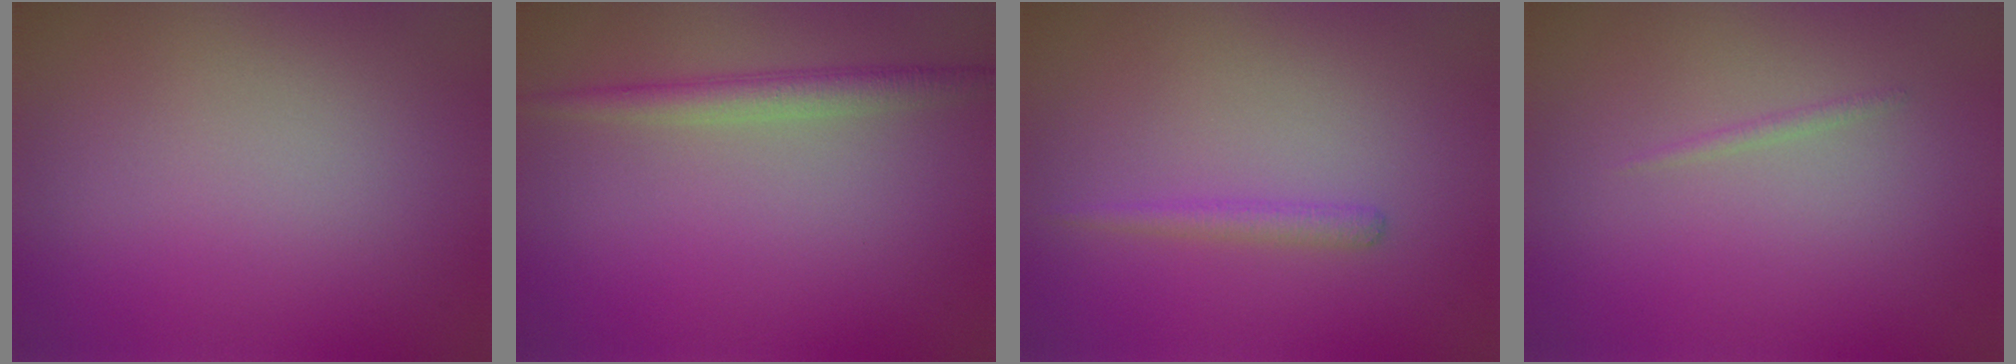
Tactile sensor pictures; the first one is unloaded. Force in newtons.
{"total": 2.4, "press": 2.4, "slide": 0.1}
{"total": 1.3, "press": 1.3, "slide": 0.0}
{"total": 0.5, "press": 0.5, "slide": 0.0}